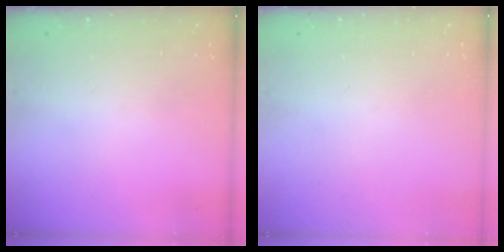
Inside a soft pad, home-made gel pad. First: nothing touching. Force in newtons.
{"total": 0.0}